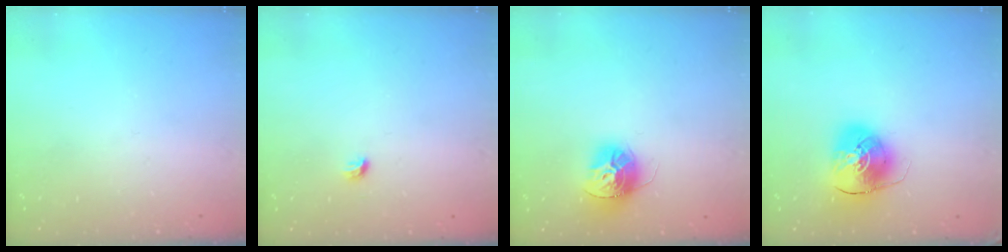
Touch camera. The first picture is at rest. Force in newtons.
{"total": 3.6, "press": 3.5, "slide": 1.0}
{"total": 12.7, "press": 12.7, "slide": 1.0}
{"total": 10.0, "press": 9.9, "slide": 1.5}